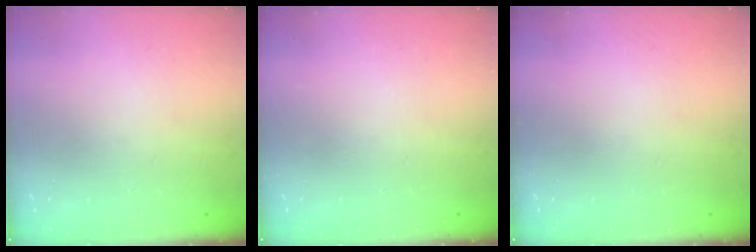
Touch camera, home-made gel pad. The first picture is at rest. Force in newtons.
{"total": 0.0}
{"total": 0.0}